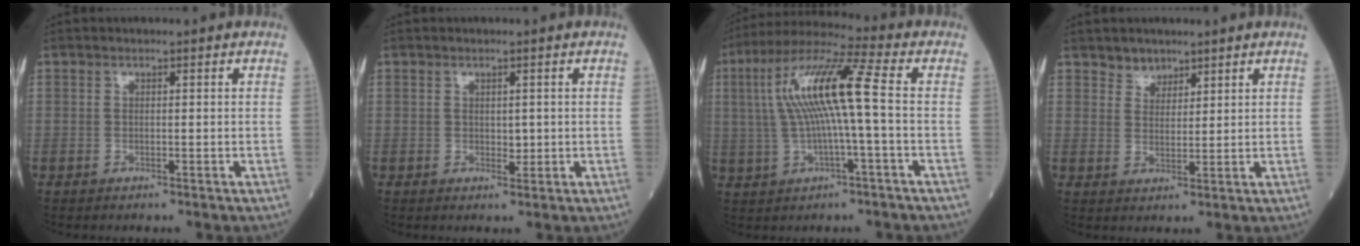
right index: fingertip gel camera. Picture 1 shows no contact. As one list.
[{"total": 1.4, "force": [0.1, 0.8, 1.1], "torque": [-0.014, -0.003, 0.003]}, {"total": 12.3, "force": [0.8, 0.5, 12.3], "torque": [-0.242, 0.026, 0.011]}, {"total": 2.7, "force": [2.3, 1.6, 0.0], "torque": [0.007, -0.001, 0.036]}]